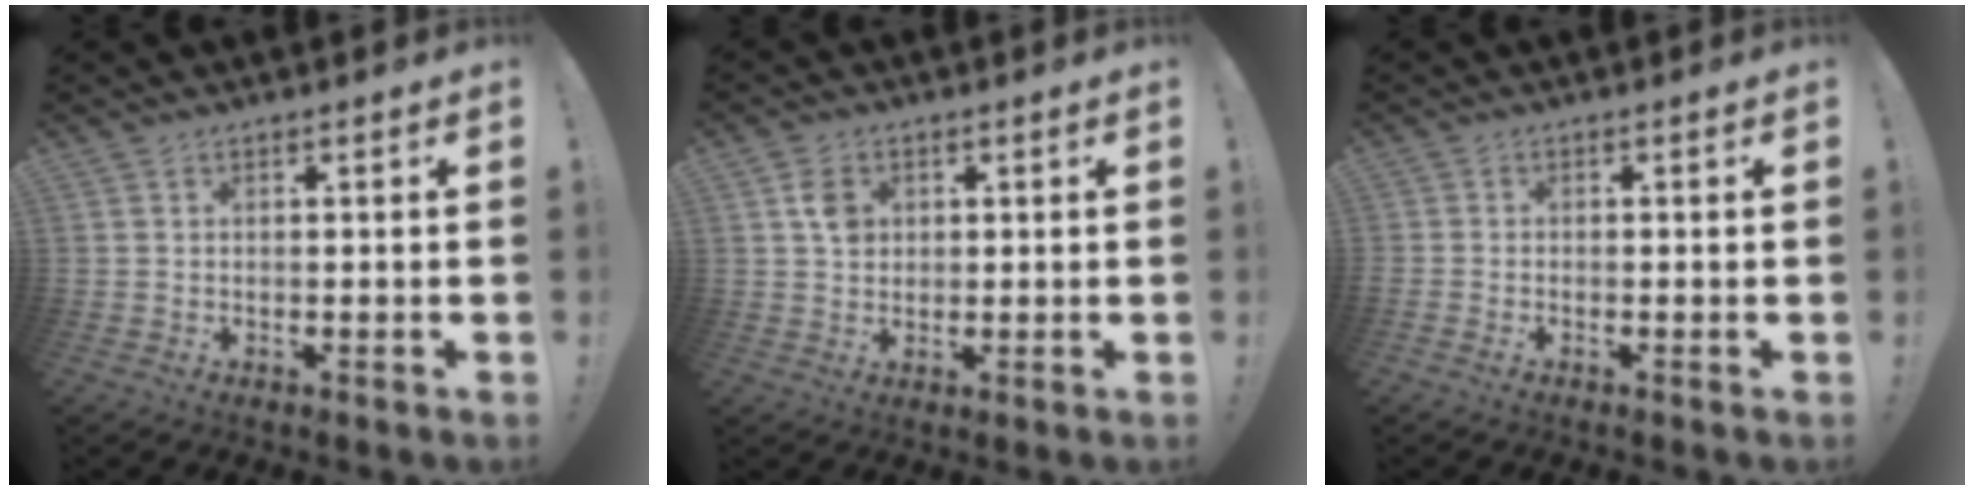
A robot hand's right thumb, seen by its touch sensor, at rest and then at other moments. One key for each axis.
{"total": 5.2, "fx": 1.4, "fy": 4.3, "fz": 2.7, "tx": -0.017, "ty": -0.003, "tz": 0.023}
{"total": 0.9, "fx": -0.8, "fy": 0.3, "fz": 0.4, "tx": -0.012, "ty": 0.003, "tz": -0.011}